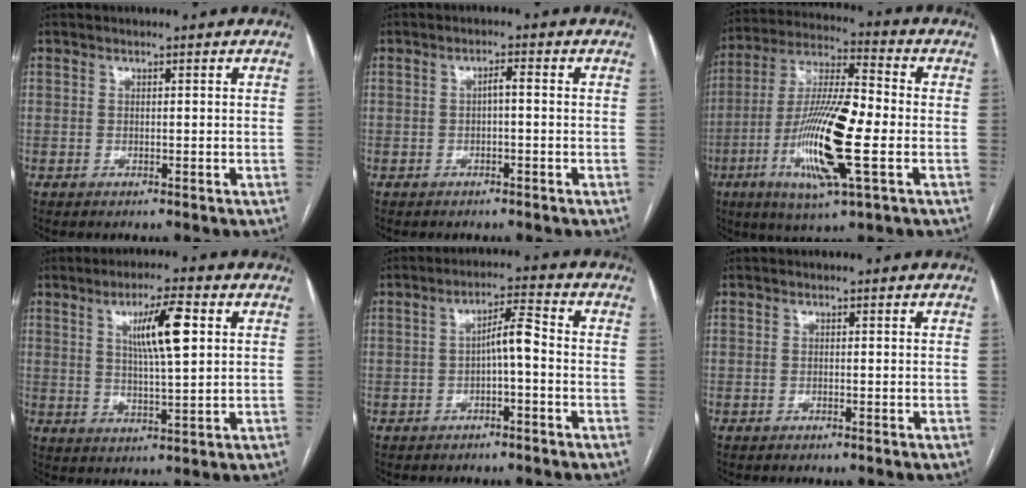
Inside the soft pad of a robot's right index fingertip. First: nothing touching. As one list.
[{"total": 1.5, "force": [-0.1, 0.3, 1.5], "torque": [-0.026, 0.007, -0.001]}, {"total": 17.4, "force": [-4.2, 2.2, 16.8], "torque": [-0.333, -0.009, -0.076]}, {"total": 8.3, "force": [2.8, 0.8, 7.8], "torque": [-0.136, 0.003, 0.048]}, {"total": 4.4, "force": [-0.7, 0.7, 4.2], "torque": [-0.069, 0.019, -0.010]}, {"total": 0.0}]